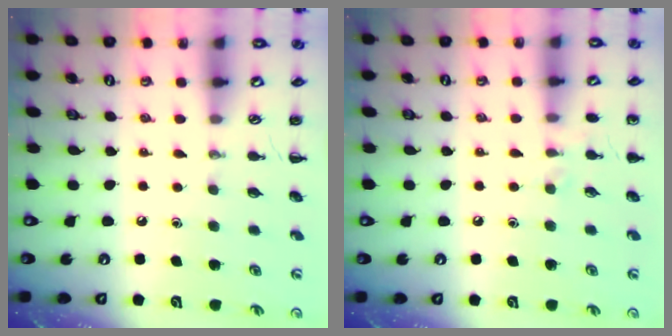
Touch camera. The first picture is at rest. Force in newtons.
{"total": 5.6, "press": 5.4, "slide": 1.6}